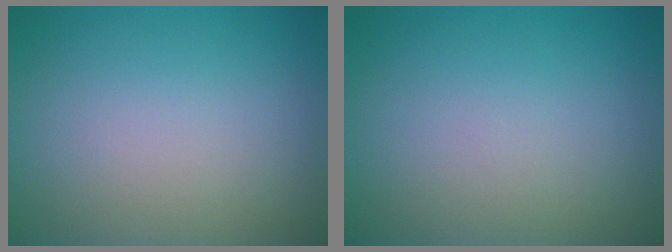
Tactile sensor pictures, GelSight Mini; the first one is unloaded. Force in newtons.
{"total": 0.0}